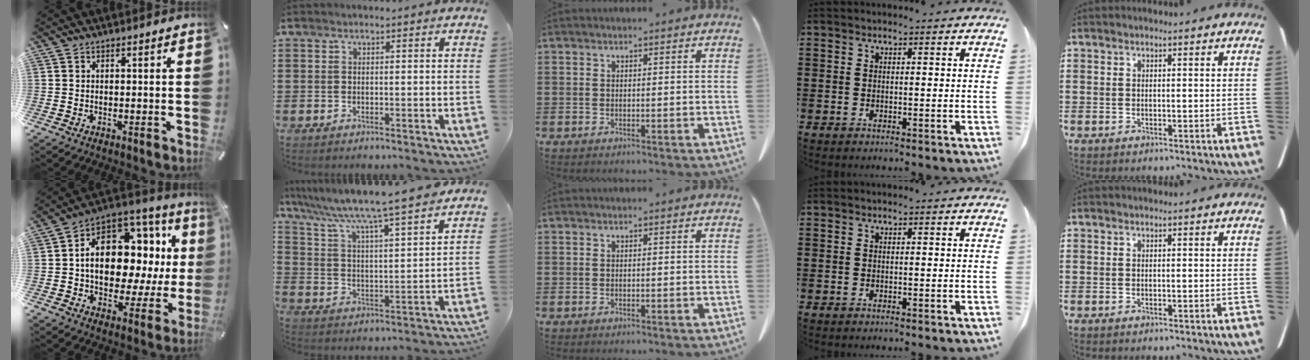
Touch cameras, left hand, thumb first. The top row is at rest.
{"thumb": {"total": 18.1, "force": [1.9, 12.4, 13.0], "torque": [-0.200, -0.024, 0.035]}, "index": {"total": 7.0, "force": [6.4, -0.8, 2.8], "torque": [-0.084, -0.055, 0.100]}}